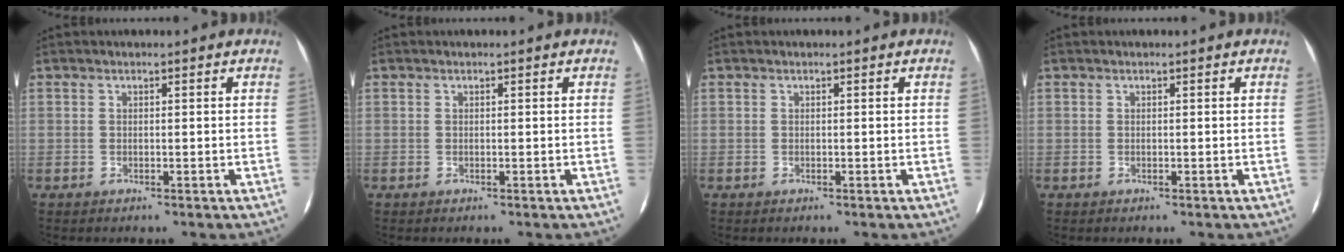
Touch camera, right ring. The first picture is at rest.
{"total": 0.0}
{"total": 0.0}
{"total": 0.0}